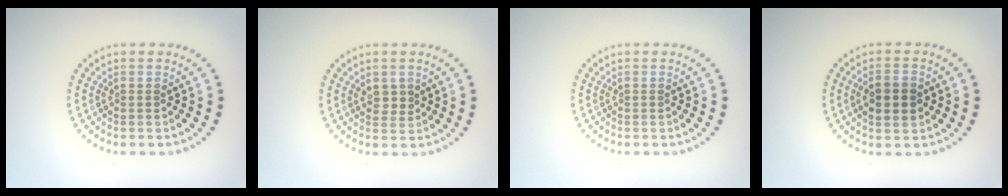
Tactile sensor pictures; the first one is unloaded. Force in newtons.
{"total": 1.4, "press": 1.2, "slide": 0.6}
{"total": 0.0}
{"total": 2.9, "press": 2.9, "slide": 0.2}